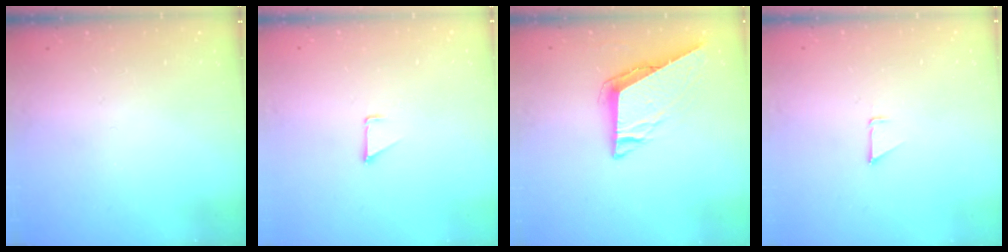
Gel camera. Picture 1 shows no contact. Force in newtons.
{"total": 0.9, "press": 0.9, "slide": 0.1}
{"total": 7.7, "press": 7.7, "slide": 0.3}
{"total": 0.9, "press": 0.9, "slide": 0.1}